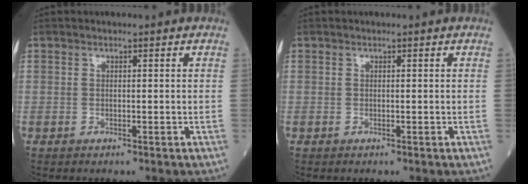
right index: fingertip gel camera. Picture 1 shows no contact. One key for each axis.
{"total": 0.0}